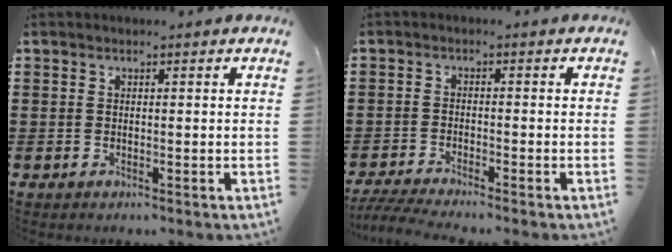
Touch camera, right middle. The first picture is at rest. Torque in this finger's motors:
{"motor_torque": [0.35, -0.01, 0.06, 0.05]}